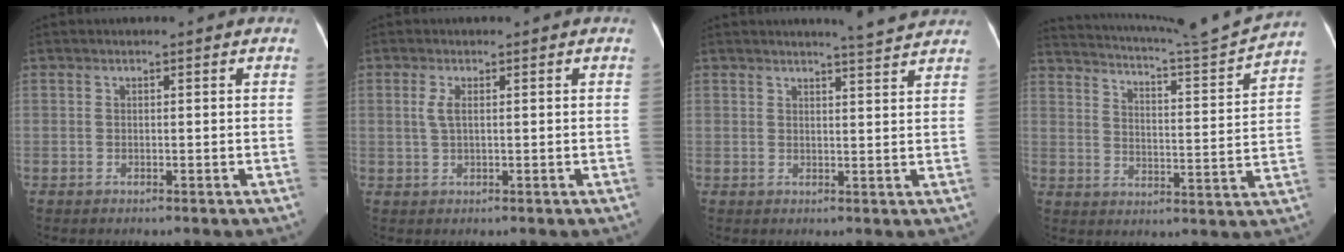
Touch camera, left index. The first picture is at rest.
{"total": 1.9, "force": [0.4, 0.4, 1.8], "torque": [-0.045, 0.003, 0.010]}
{"total": 4.5, "force": [4.2, -0.6, 1.3], "torque": [-0.026, -0.005, 0.046]}
{"total": 15.1, "force": [14.2, -1.8, 4.6], "torque": [-0.092, -0.045, 0.201]}